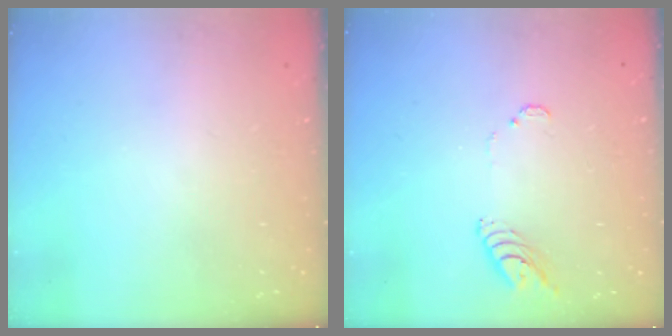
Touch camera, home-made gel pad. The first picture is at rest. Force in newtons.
{"total": 6.9, "press": 6.8, "slide": 0.7}